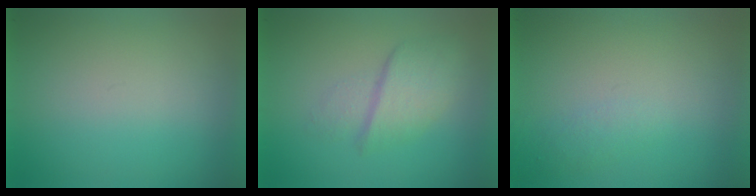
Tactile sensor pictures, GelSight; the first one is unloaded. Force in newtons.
{"total": 2.7}
{"total": 1.2}